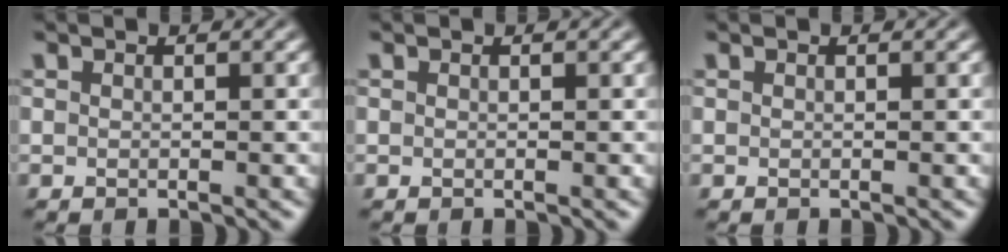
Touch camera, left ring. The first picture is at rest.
{"total": 0.0}
{"total": 0.0}